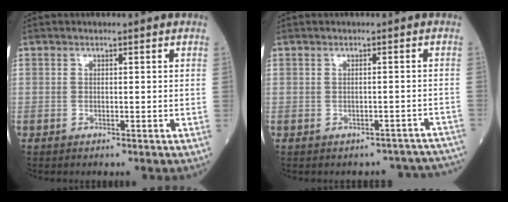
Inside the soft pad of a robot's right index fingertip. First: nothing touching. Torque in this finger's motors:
{"motor_torque": [0.05, 0.06, -0.04, -0.03]}